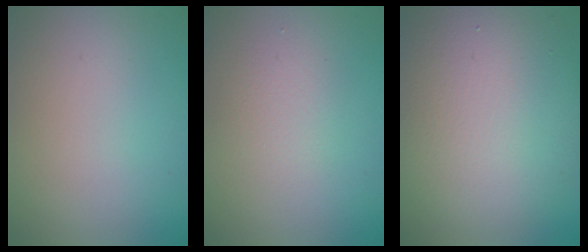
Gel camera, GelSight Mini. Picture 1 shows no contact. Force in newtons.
{"total": 1.7, "press": 1.7, "slide": 0.2}
{"total": 11.6, "press": 11.6, "slide": 0.6}